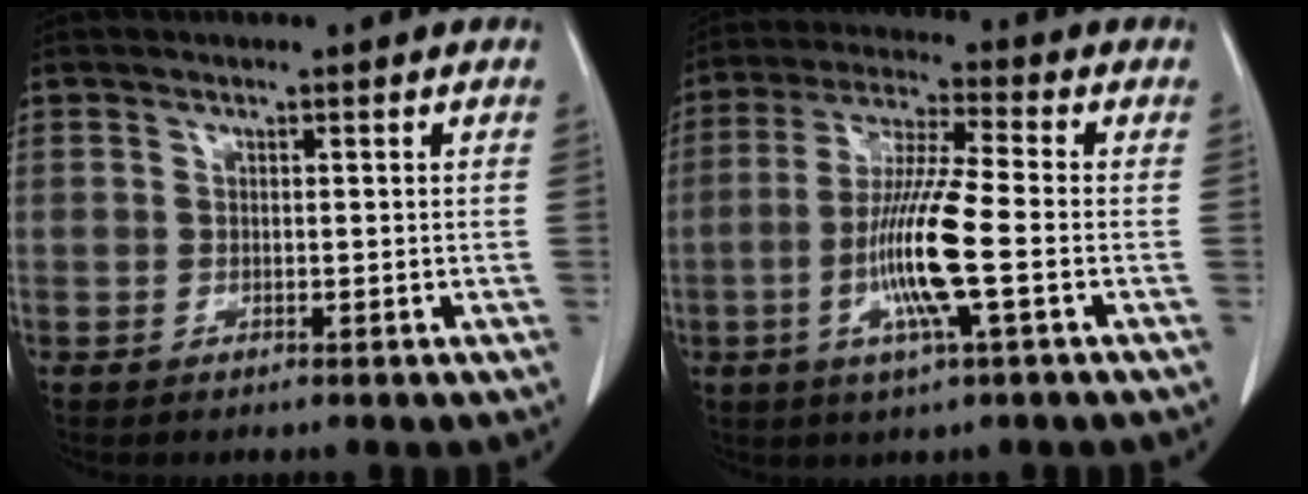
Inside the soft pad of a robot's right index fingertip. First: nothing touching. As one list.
[{"total": 11.6, "force": [-3.0, 0.1, 11.3], "torque": [-0.224, -0.010, -0.064]}]